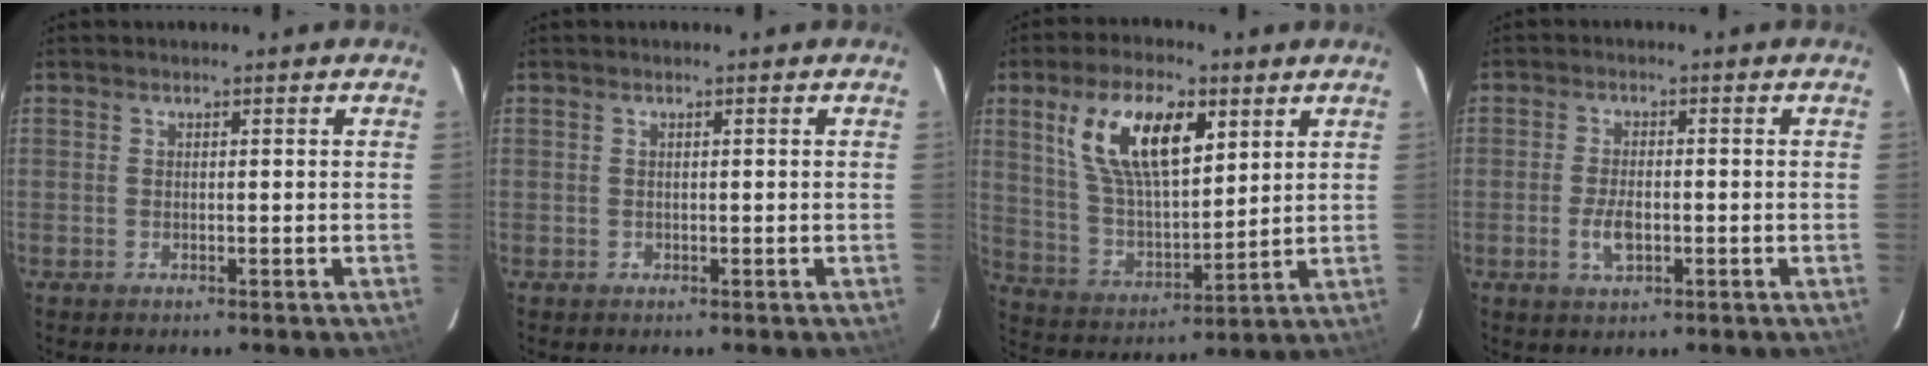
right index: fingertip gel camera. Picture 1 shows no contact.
{"total": 0.5, "force": [-0.1, 0.5, 0.0], "torque": [0.003, 0.002, 0.001]}
{"total": 16.4, "force": [7.2, 7.2, 12.9], "torque": [-0.238, 0.015, 0.143]}
{"total": 4.6, "force": [-1.4, 2.3, 3.7], "torque": [-0.079, -0.003, -0.024]}